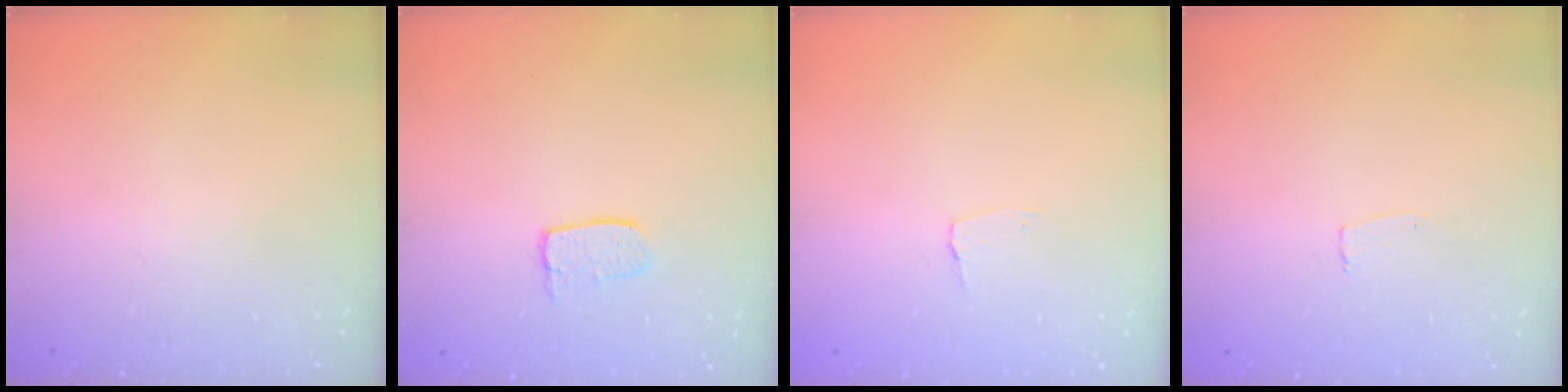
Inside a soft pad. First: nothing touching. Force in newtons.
{"total": 6.0, "press": 6.0, "slide": 0.5}
{"total": 2.6, "press": 2.6, "slide": 0.2}
{"total": 3.2, "press": 3.2, "slide": 0.2}